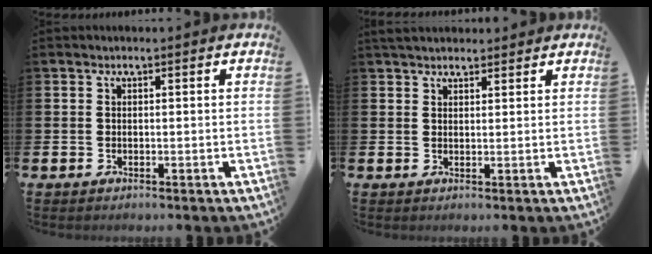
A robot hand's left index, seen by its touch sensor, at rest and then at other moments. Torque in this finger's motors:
{"motor_torque": [1.04, -1.10, 0.13, 0.07]}